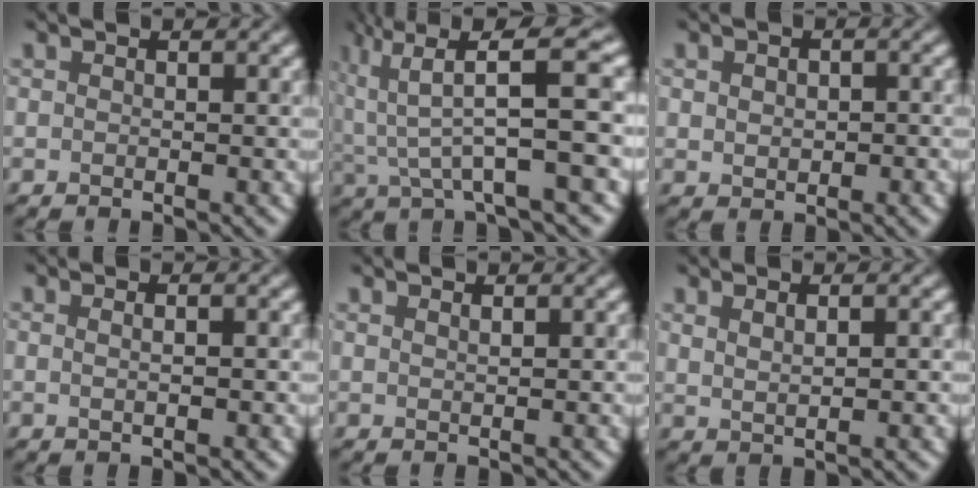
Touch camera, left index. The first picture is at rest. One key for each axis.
{"total": 7.0, "fx": 1.7, "fy": 1.4, "fz": 6.6, "tx": -0.119, "ty": 0.010, "tz": 0.039}
{"total": 1.9, "fx": -0.1, "fy": 1.5, "fz": 1.2, "tx": -0.016, "ty": 0.005, "tz": 0.009}
{"total": 2.8, "fx": 0.9, "fy": 1.6, "fz": 2.1, "tx": -0.002, "ty": 0.020, "tz": -0.018}
{"total": 0.8, "fx": 0.7, "fy": 0.3, "fz": 0.3, "tx": 0.009, "ty": -0.004, "tz": 0.004}
{"total": 2.1, "fx": 1.2, "fy": 0.9, "fz": 1.5, "tx": -0.009, "ty": 0.002, "tz": 0.010}